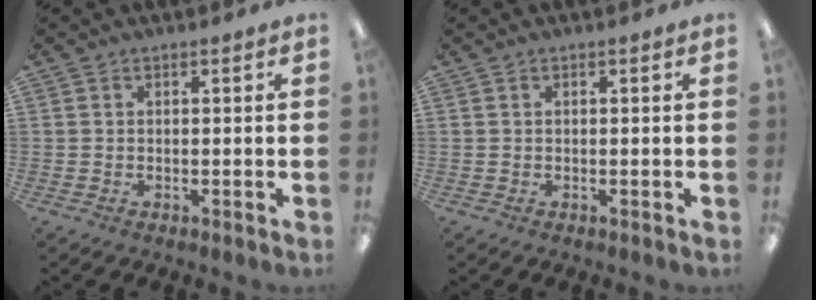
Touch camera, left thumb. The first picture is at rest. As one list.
[{"total": 0.0}]